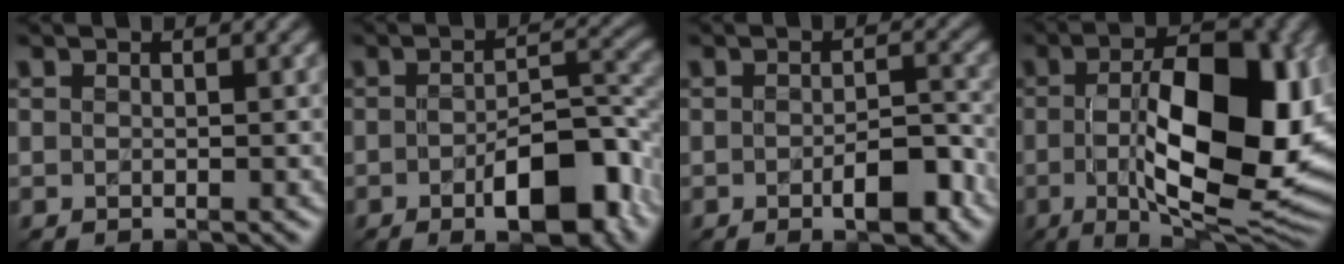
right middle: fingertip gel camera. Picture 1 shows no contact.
{"total": 7.7, "force": [-3.2, 2.9, 6.4], "torque": [-0.090, 0.007, -0.046]}
{"total": 3.8, "force": [-1.7, 1.3, 3.1], "torque": [-0.045, 0.002, -0.021]}
{"total": 14.9, "force": [-0.2, 6.1, 13.5], "torque": [-0.199, 0.003, -0.006]}